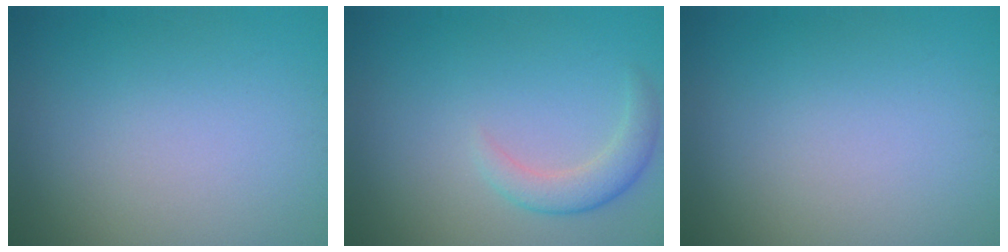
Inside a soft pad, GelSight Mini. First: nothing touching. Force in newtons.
{"total": 2.5, "press": 2.5, "slide": 0.3}
{"total": 0.0}